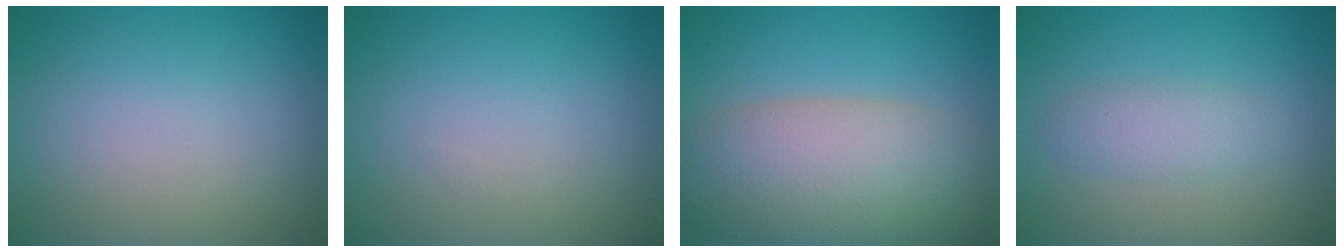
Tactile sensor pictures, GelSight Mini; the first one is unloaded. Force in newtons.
{"total": 0.0}
{"total": 8.9, "press": 8.9, "slide": 0.5}
{"total": 2.0, "press": 2.0, "slide": 0.1}